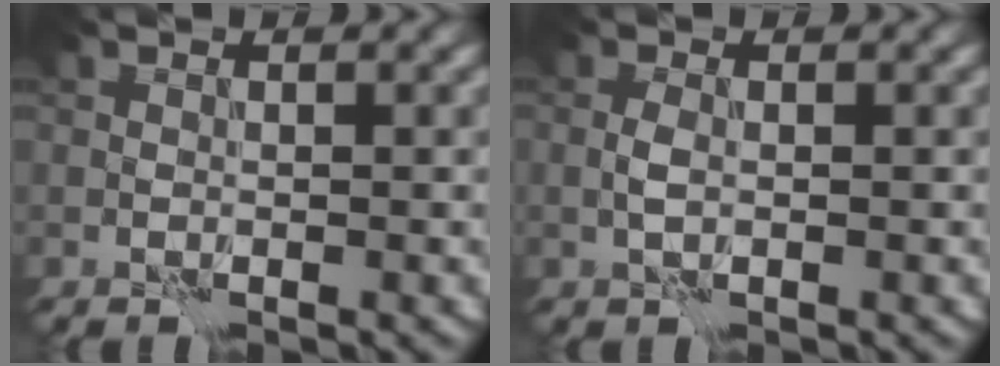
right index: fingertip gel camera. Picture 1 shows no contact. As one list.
[{"total": 0.8, "force": [-0.1, 0.3, 0.7], "torque": [-0.017, 0.000, -0.004]}]